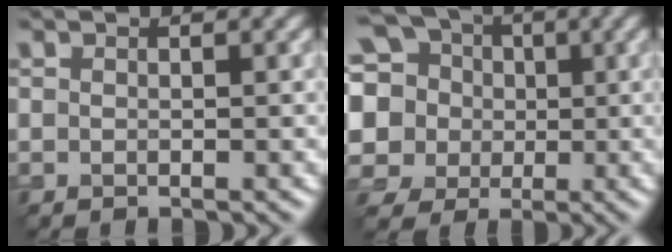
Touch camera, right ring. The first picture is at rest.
{"total": 14.0, "force": [1.6, 12.8, 5.4], "torque": [-0.175, 0.029, -0.005]}